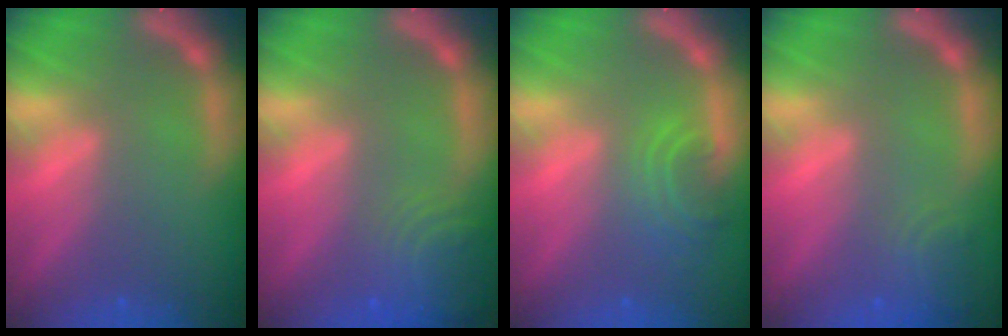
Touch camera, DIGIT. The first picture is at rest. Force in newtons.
{"total": 6.1}
{"total": 3.5}
{"total": 2.9}